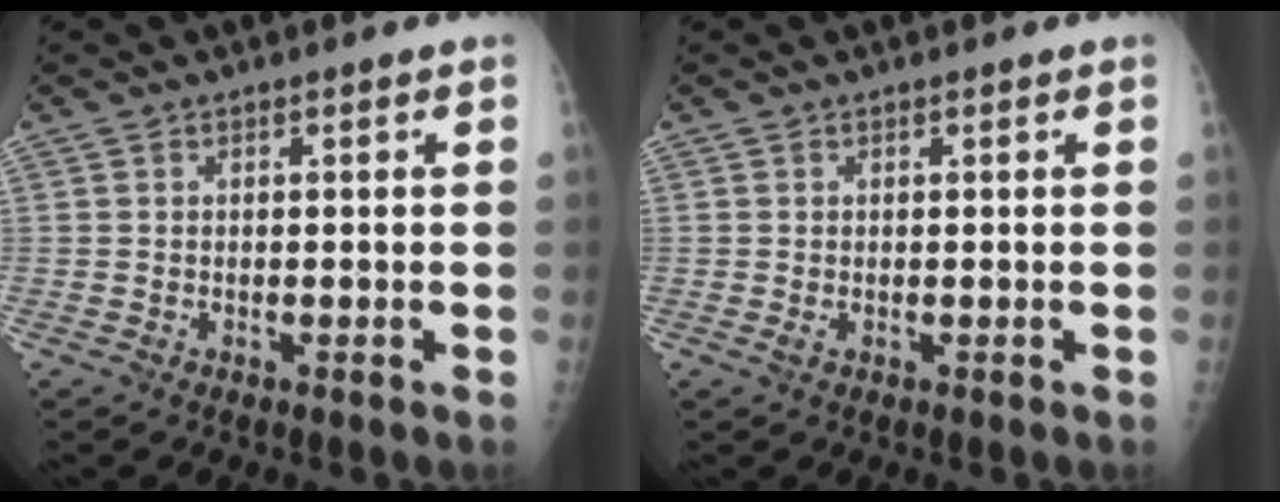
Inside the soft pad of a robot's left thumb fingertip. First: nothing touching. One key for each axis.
{"total": 1.1, "fx": 0.2, "fy": 0.6, "fz": 0.9, "tx": -0.016, "ty": -0.002, "tz": 0.005}